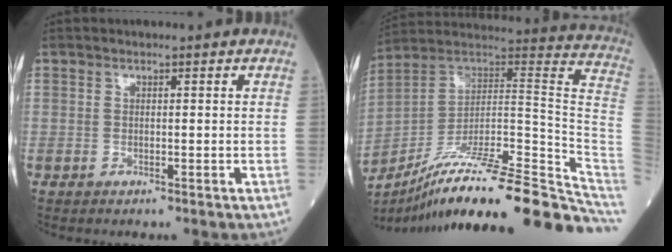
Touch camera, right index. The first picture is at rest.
{"total": 30.1, "force": [-22.7, 2.2, 19.7], "torque": [-0.189, 0.017, -0.345]}